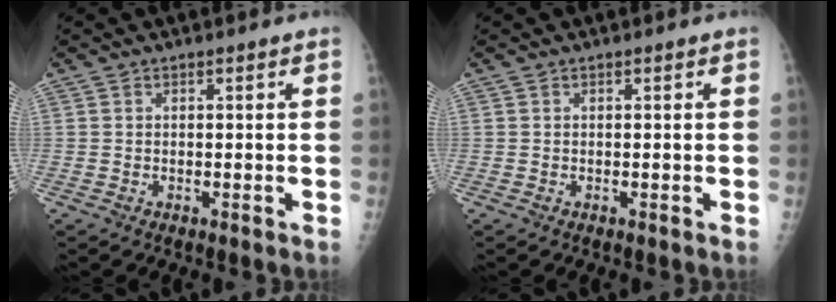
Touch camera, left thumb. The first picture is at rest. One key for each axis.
{"total": 0.0}